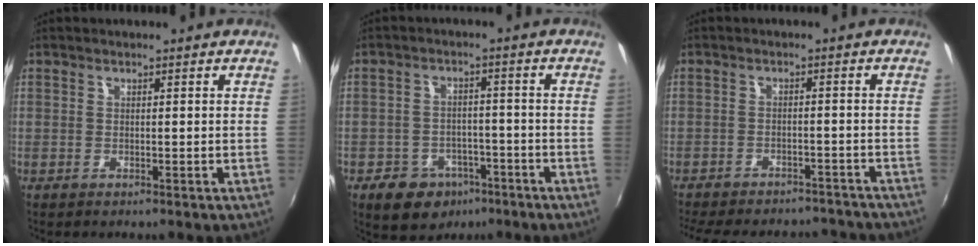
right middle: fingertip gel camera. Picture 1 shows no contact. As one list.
[{"total": 9.3, "force": [-5.6, 6.7, 3.3], "torque": [-0.083, 0.017, -0.069]}, {"total": 19.5, "force": [-16.9, 6.8, 7.0], "torque": [-0.159, 0.006, -0.215]}]